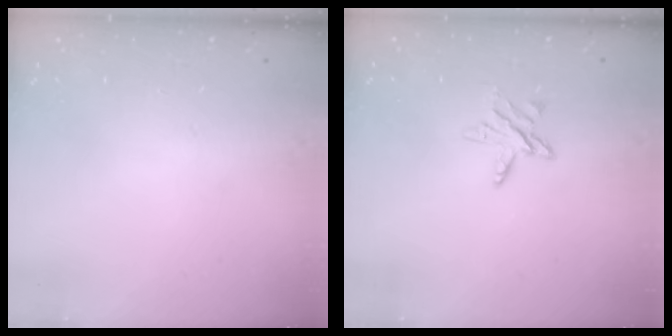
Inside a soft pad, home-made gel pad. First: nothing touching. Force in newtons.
{"total": 6.6, "press": 6.5, "slide": 0.6}